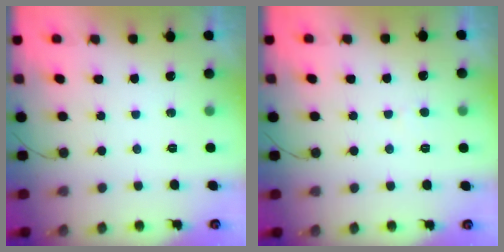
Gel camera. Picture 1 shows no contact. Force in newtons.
{"total": 1.7, "press": 1.7, "slide": 0.1}